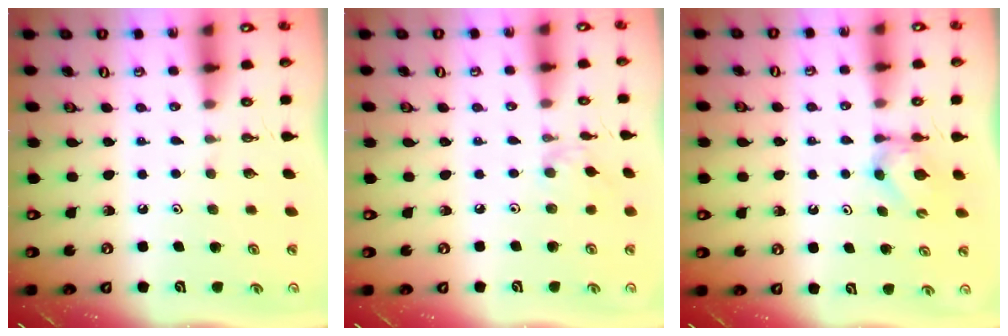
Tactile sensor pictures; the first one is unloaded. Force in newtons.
{"total": 2.8, "press": 2.8, "slide": 0.5}
{"total": 4.5, "press": 4.4, "slide": 0.7}